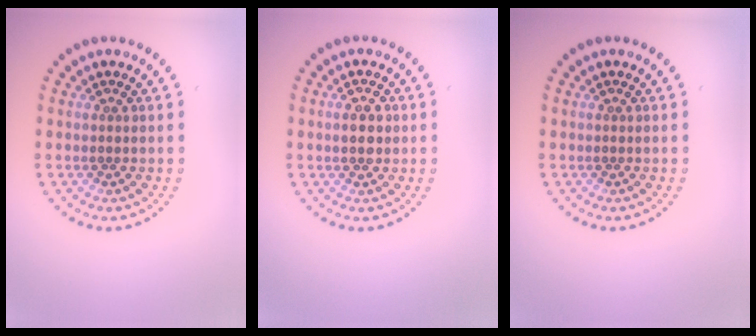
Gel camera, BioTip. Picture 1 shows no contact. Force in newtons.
{"total": 1.8, "press": 1.8, "slide": 0.2}
{"total": 0.0}